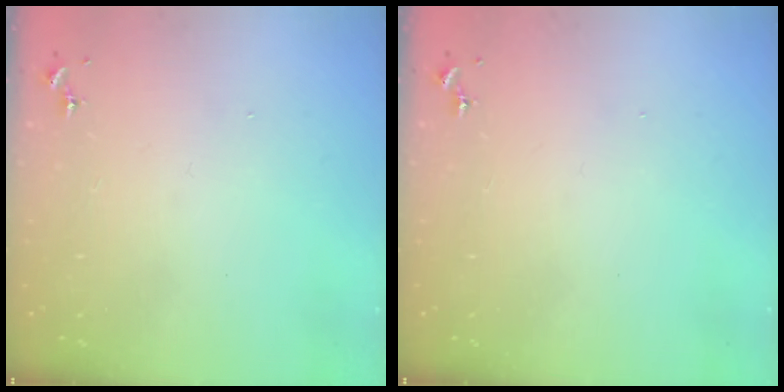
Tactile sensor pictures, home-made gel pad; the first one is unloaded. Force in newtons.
{"total": 0.0}